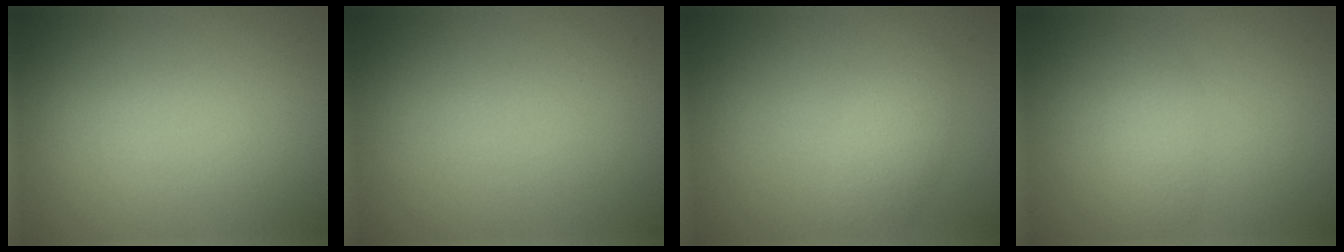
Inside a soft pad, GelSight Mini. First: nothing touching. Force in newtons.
{"total": 0.0}
{"total": 2.2, "press": 2.2, "slide": 0.1}
{"total": 2.0, "press": 2.0, "slide": 0.0}